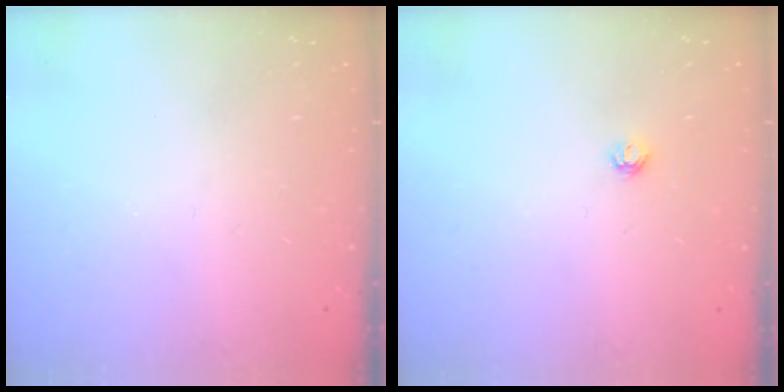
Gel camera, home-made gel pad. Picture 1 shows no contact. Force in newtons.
{"total": 3.8, "press": 3.8, "slide": 0.6}